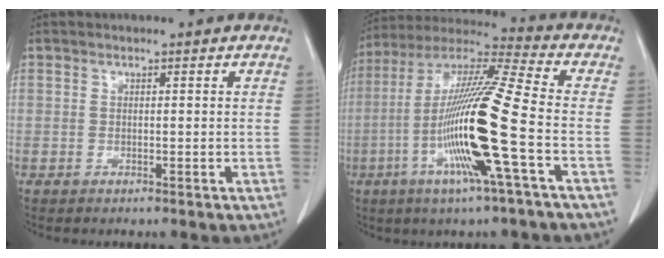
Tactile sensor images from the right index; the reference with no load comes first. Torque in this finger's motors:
{"motor_torque": [2.14, 0.00, 1.05, 0.21]}